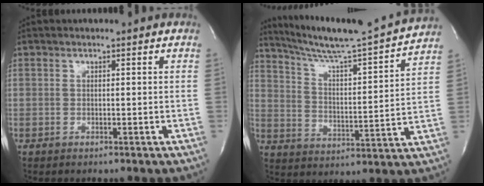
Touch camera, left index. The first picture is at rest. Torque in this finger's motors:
{"motor_torque": [-0.10, -0.31, 0.14, 0.08]}